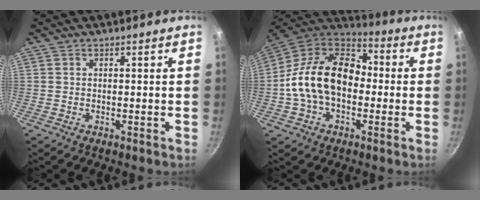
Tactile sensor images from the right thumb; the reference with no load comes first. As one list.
[{"total": 19.2, "force": [-1.2, 13.3, 13.8], "torque": [-0.211, 0.046, -0.038]}]